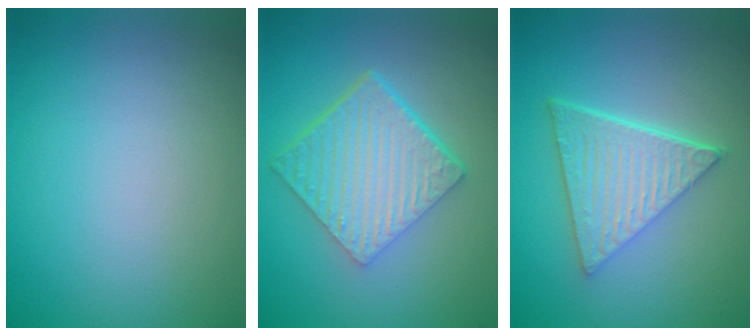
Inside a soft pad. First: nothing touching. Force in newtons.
{"total": 6.5, "press": 4.4, "slide": 4.7}
{"total": 6.7, "press": 4.6, "slide": 4.9}